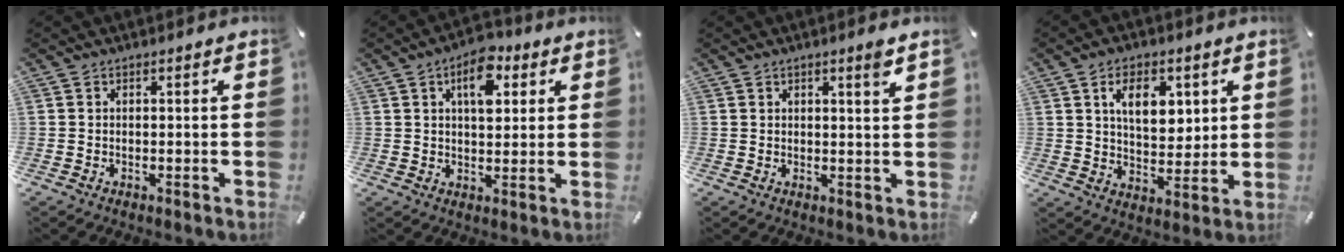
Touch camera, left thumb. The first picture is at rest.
{"total": 9.2, "force": [3.6, 5.3, 6.6], "torque": [-0.081, -0.007, 0.056]}
{"total": 2.3, "force": [1.6, 0.4, 1.7], "torque": [-0.027, -0.002, 0.025]}
{"total": 9.9, "force": [4.1, 6.2, 6.5], "torque": [-0.099, -0.005, 0.068]}